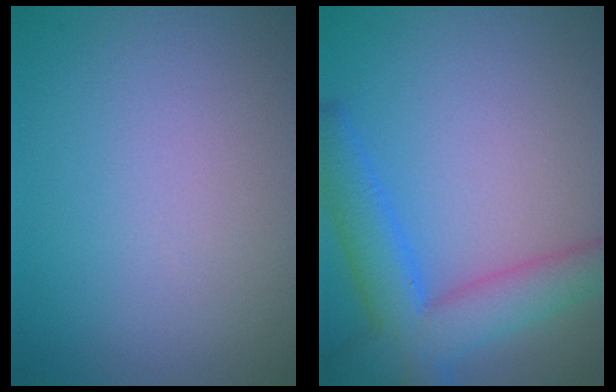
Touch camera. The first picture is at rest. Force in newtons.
{"total": 6.9, "press": 6.9, "slide": 0.4}